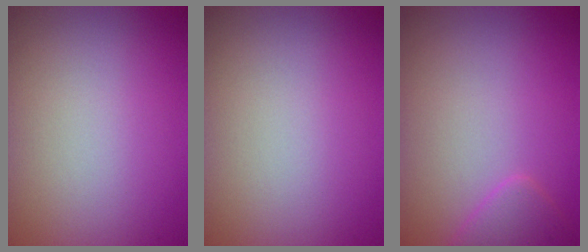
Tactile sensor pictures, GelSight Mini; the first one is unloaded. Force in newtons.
{"total": 0.0}
{"total": 1.7, "press": 1.7, "slide": 0.2}